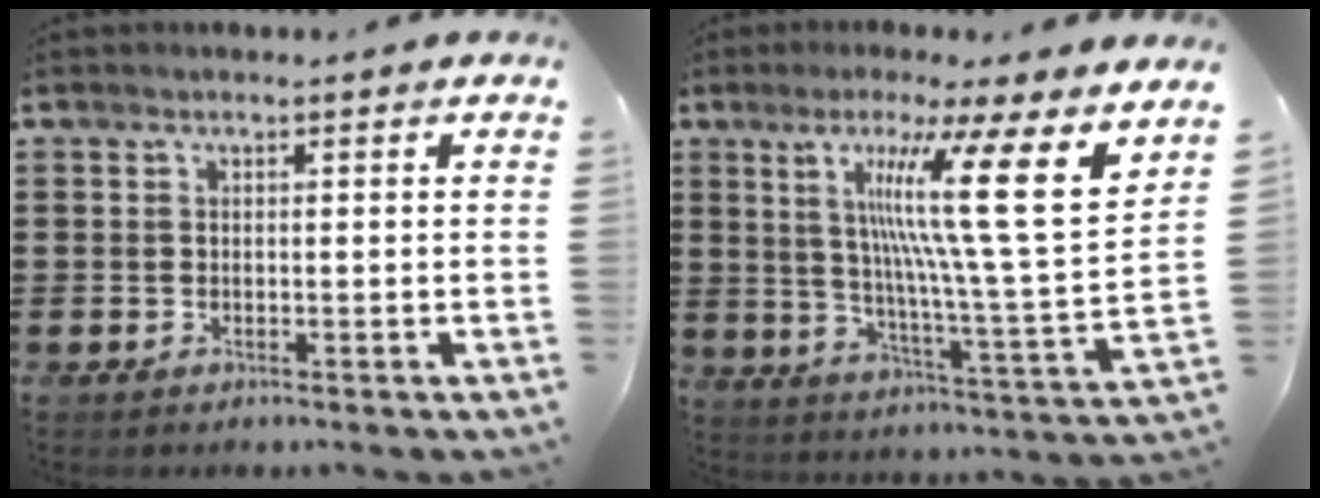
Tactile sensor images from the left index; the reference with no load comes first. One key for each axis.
{"total": 16.9, "fx": 7.8, "fy": 1.2, "fz": 14.9, "tx": -0.267, "ty": -0.037, "tz": 0.112}